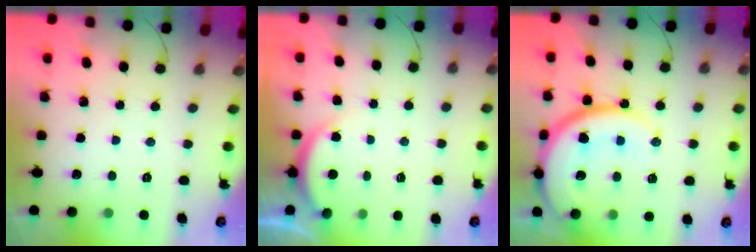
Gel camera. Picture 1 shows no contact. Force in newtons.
{"total": 3.0, "press": 2.9, "slide": 0.6}
{"total": 21.4, "press": 21.3, "slide": 2.1}